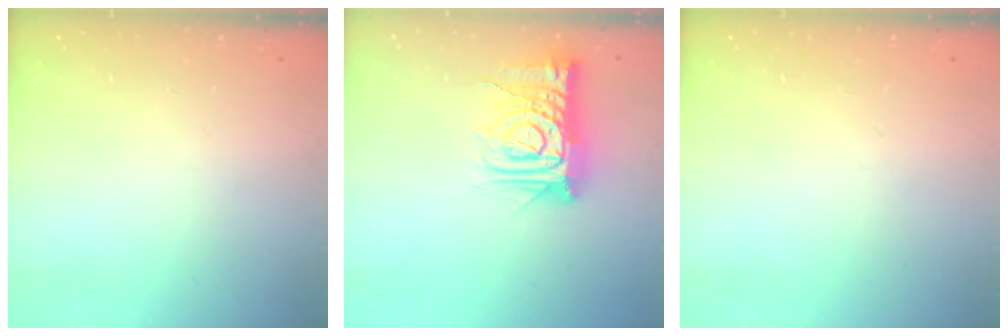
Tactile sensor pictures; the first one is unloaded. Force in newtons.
{"total": 13.2, "press": 13.1, "slide": 1.6}
{"total": 0.0}